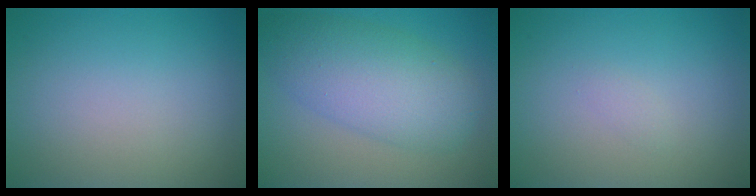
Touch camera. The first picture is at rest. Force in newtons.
{"total": 7.0, "press": 7.0, "slide": 0.1}
{"total": 0.6, "press": 0.5, "slide": 0.1}